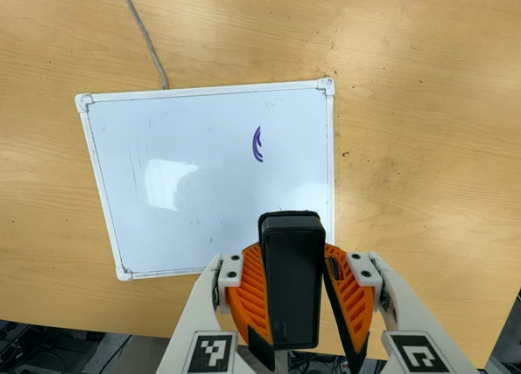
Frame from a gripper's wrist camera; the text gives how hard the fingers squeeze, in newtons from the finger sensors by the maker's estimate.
{"total": 8.0, "left": 8.4, "right": 7.5}